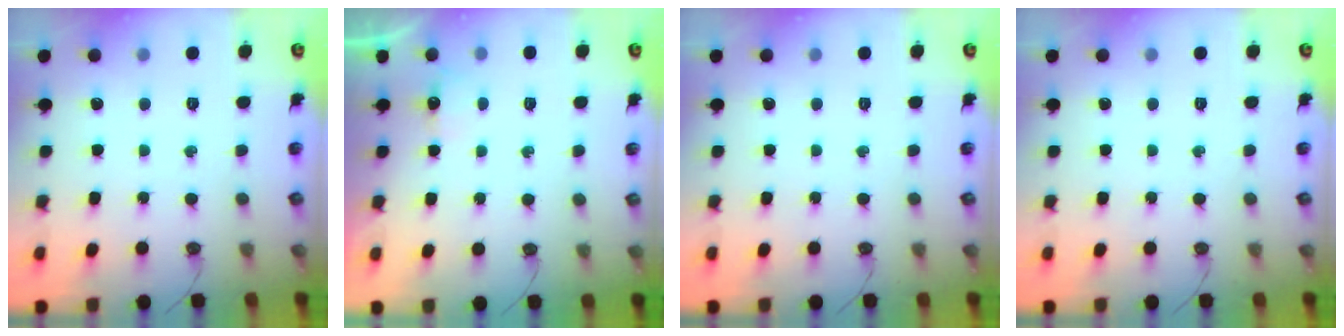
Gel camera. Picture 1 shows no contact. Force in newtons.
{"total": 2.7, "press": 2.6, "slide": 0.4}
{"total": 0.0}
{"total": 0.0}